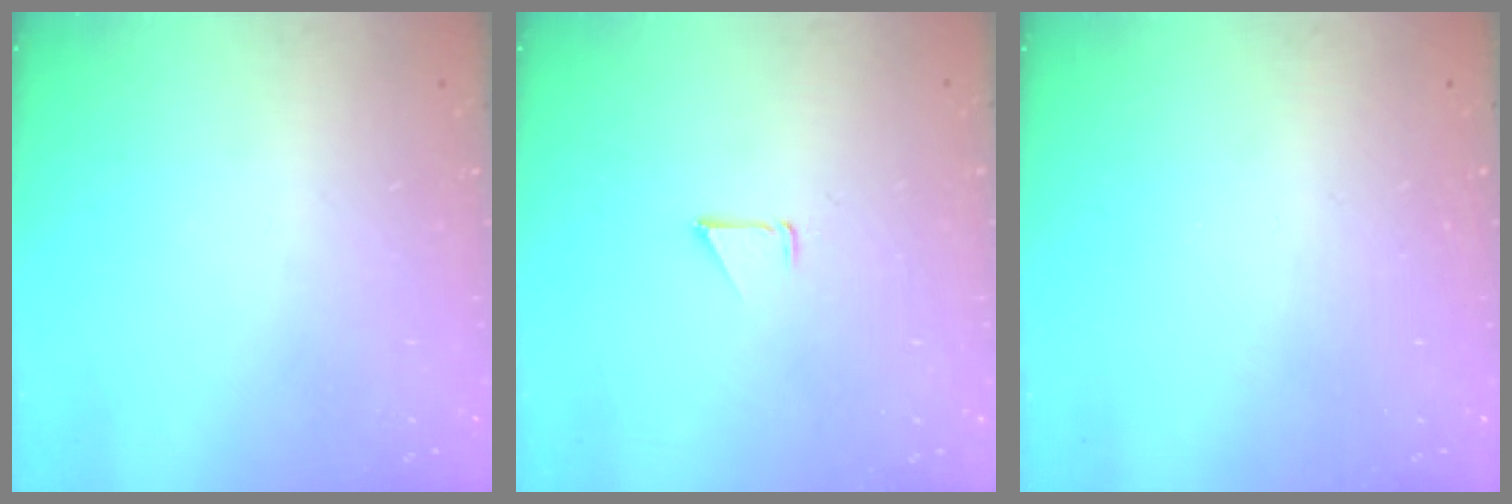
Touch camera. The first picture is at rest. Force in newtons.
{"total": 0.9, "press": 0.9, "slide": 0.1}
{"total": 0.0}